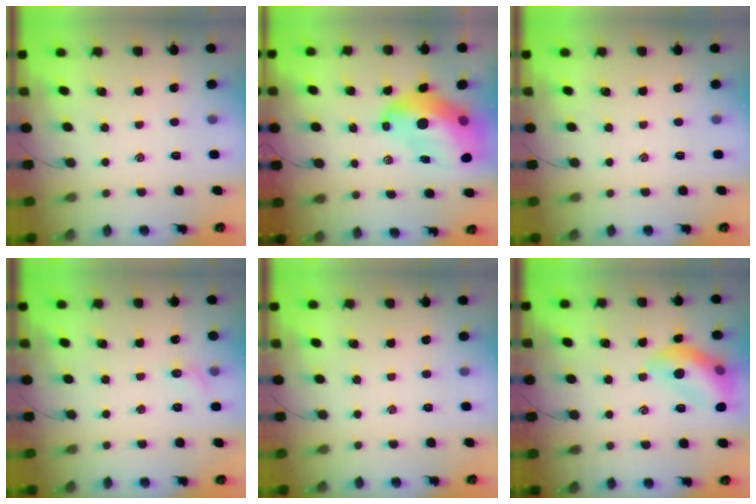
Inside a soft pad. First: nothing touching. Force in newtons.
{"total": 16.8, "press": 16.1, "slide": 4.7}
{"total": 0.0}
{"total": 5.1, "press": 4.9, "slide": 1.5}
{"total": 0.0}
{"total": 14.0, "press": 14.0, "slide": 1.2}